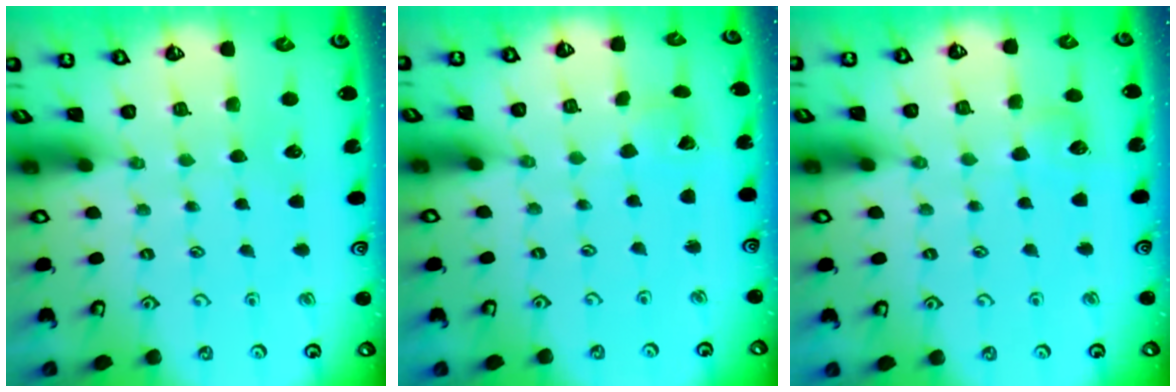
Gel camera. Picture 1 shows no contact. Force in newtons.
{"total": 3.6, "press": 3.5, "slide": 0.5}
{"total": 5.0, "press": 5.0, "slide": 0.5}